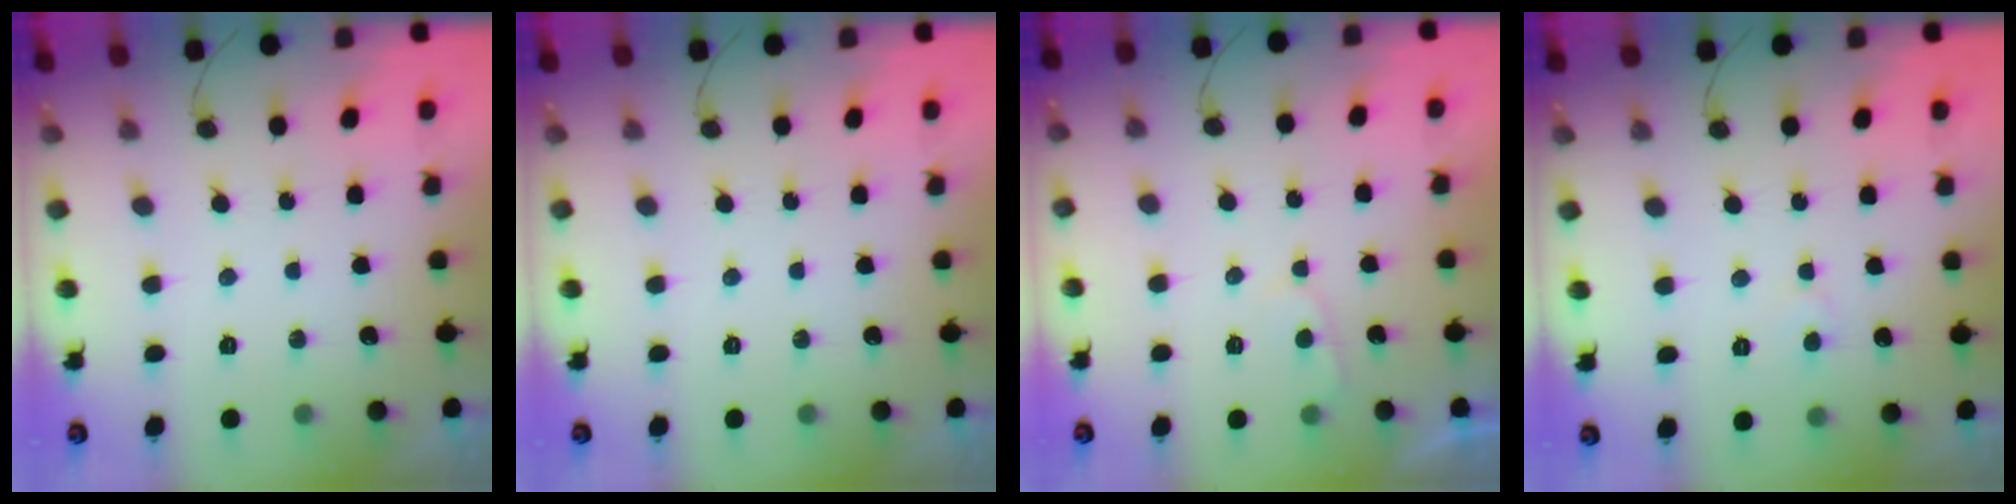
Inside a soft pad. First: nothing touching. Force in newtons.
{"total": 0.0}
{"total": 2.9, "press": 2.9, "slide": 0.4}
{"total": 3.6, "press": 3.6, "slide": 0.4}